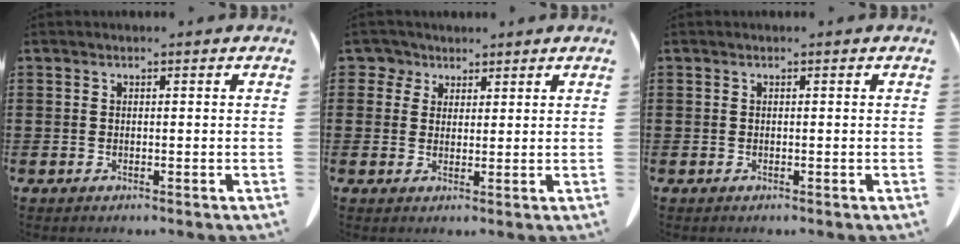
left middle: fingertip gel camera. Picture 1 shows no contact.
{"total": 3.5, "force": [2.2, 2.7, 0.6], "torque": [-0.022, 0.009, 0.038]}
{"total": 0.0}